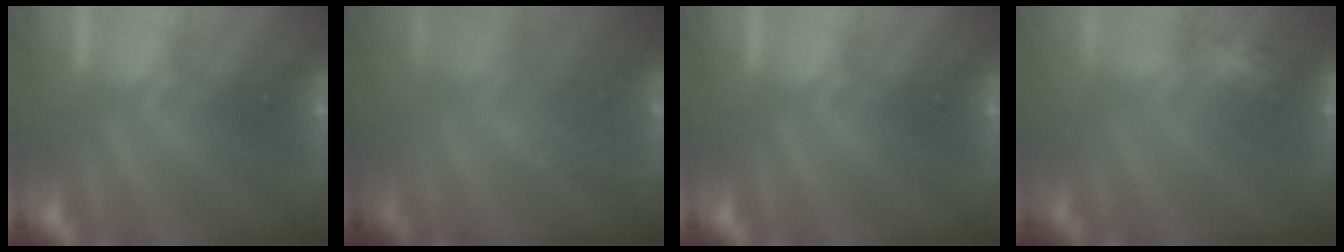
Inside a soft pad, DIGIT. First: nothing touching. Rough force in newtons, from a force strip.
{"total": 2.6}
{"total": 0.0}
{"total": 10.7}